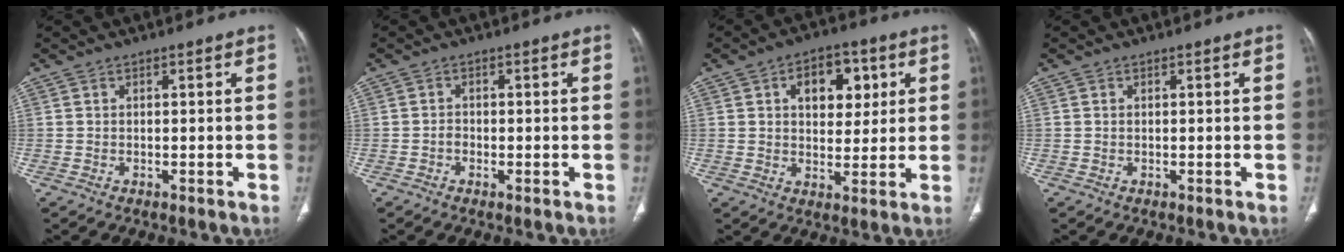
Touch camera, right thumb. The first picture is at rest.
{"total": 1.3, "force": [-0.5, 0.9, 0.8], "torque": [-0.014, 0.002, -0.013]}
{"total": 10.4, "force": [3.4, 6.7, 7.2], "torque": [-0.059, -0.007, 0.049]}
{"total": 0.0}